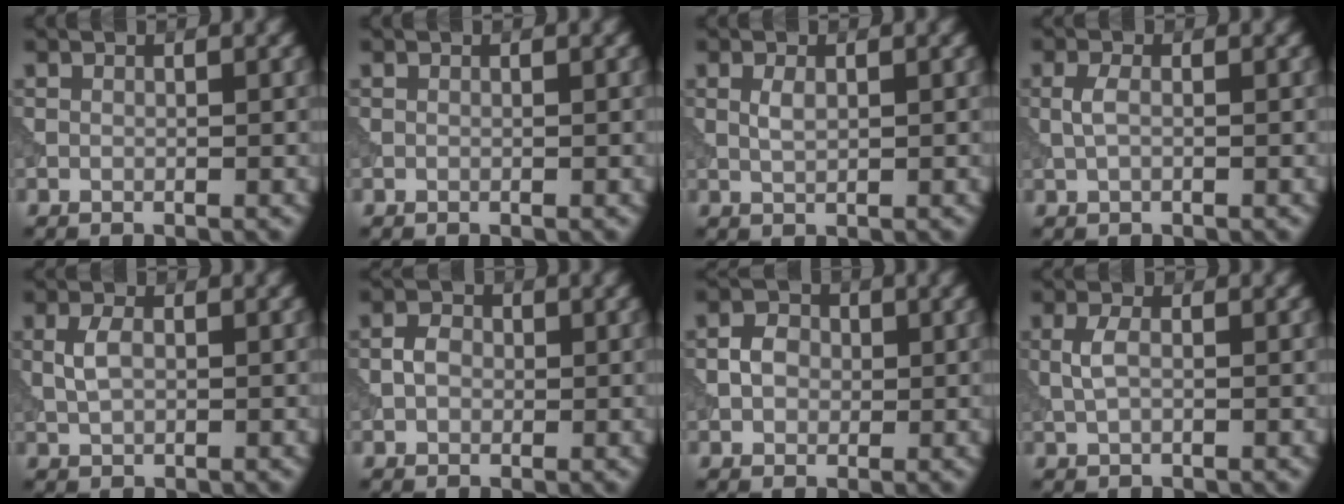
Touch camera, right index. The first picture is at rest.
{"total": 0.0}
{"total": 1.3, "force": [0.3, 0.6, 1.1], "torque": [-0.028, 0.000, 0.009]}
{"total": 1.5, "force": [0.1, 0.8, 1.3], "torque": [-0.034, 0.003, -0.002]}
{"total": 2.3, "force": [0.3, 1.4, 1.8], "torque": [-0.043, 0.002, 0.007]}
{"total": 2.0, "force": [-0.1, 1.6, 1.3], "torque": [-0.025, 0.004, -0.007]}
{"total": 2.5, "force": [-0.1, 2.0, 1.4], "torque": [-0.026, 0.005, -0.005]}
{"total": 2.0, "force": [0.2, 1.0, 1.7], "torque": [-0.042, 0.003, 0.001]}